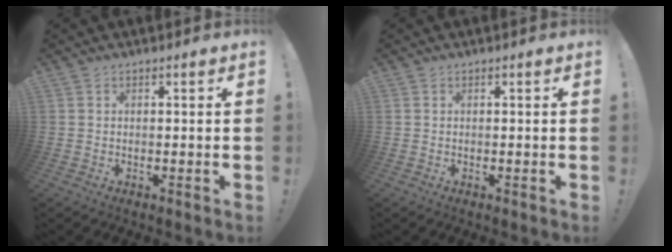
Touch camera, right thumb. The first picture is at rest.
{"total": 0.0}